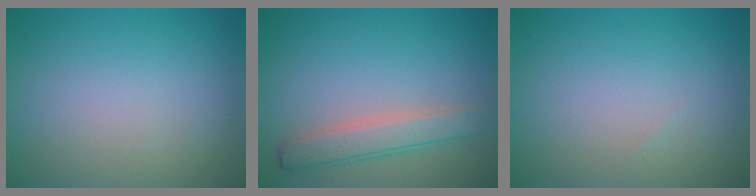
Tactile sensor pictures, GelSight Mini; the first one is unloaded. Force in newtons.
{"total": 2.9, "press": 2.9, "slide": 0.2}
{"total": 0.0}